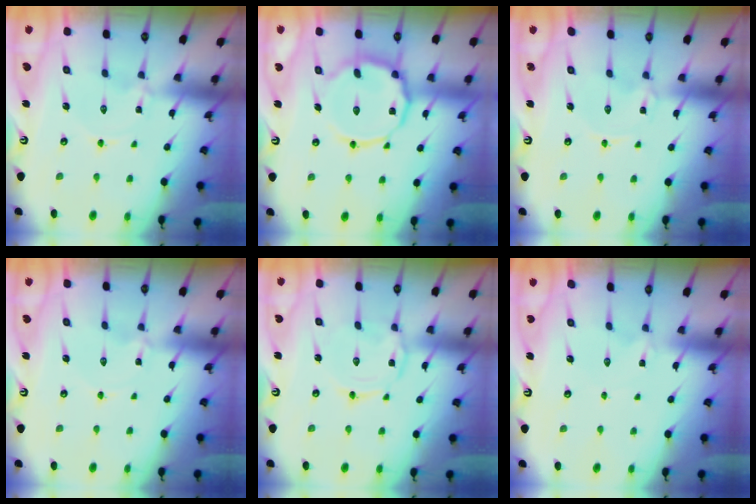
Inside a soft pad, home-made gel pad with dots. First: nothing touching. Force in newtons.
{"total": 13.7, "press": 13.6, "slide": 1.1}
{"total": 0.0}
{"total": 0.5, "press": 0.5, "slide": 0.2}
{"total": 2.8, "press": 2.8, "slide": 0.4}
{"total": 0.0}